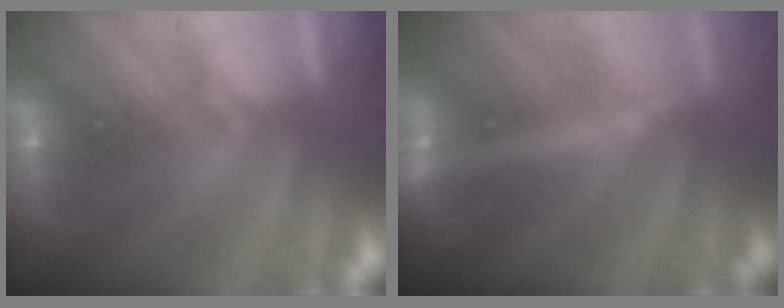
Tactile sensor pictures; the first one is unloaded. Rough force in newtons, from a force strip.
{"total": 2.4}